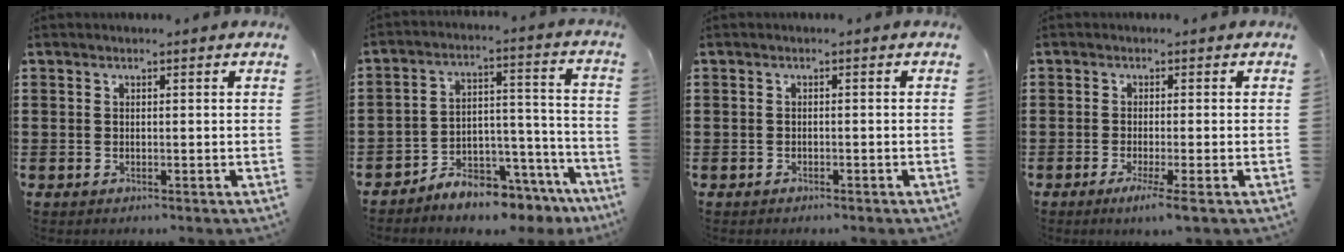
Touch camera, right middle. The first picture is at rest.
{"total": 6.8, "force": [-6.6, 1.2, 1.1], "torque": [-0.013, 0.019, -0.125]}
{"total": 0.6, "force": [-0.5, 0.2, 0.1], "torque": [-0.003, -0.001, -0.011]}
{"total": 2.9, "force": [-1.6, -0.3, 2.3], "torque": [-0.038, -0.011, -0.026]}